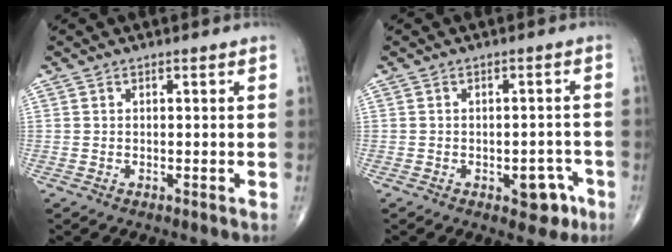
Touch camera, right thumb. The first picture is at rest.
{"total": 5.5, "force": [-2.6, 3.1, 3.7], "torque": [-0.019, 0.018, -0.029]}